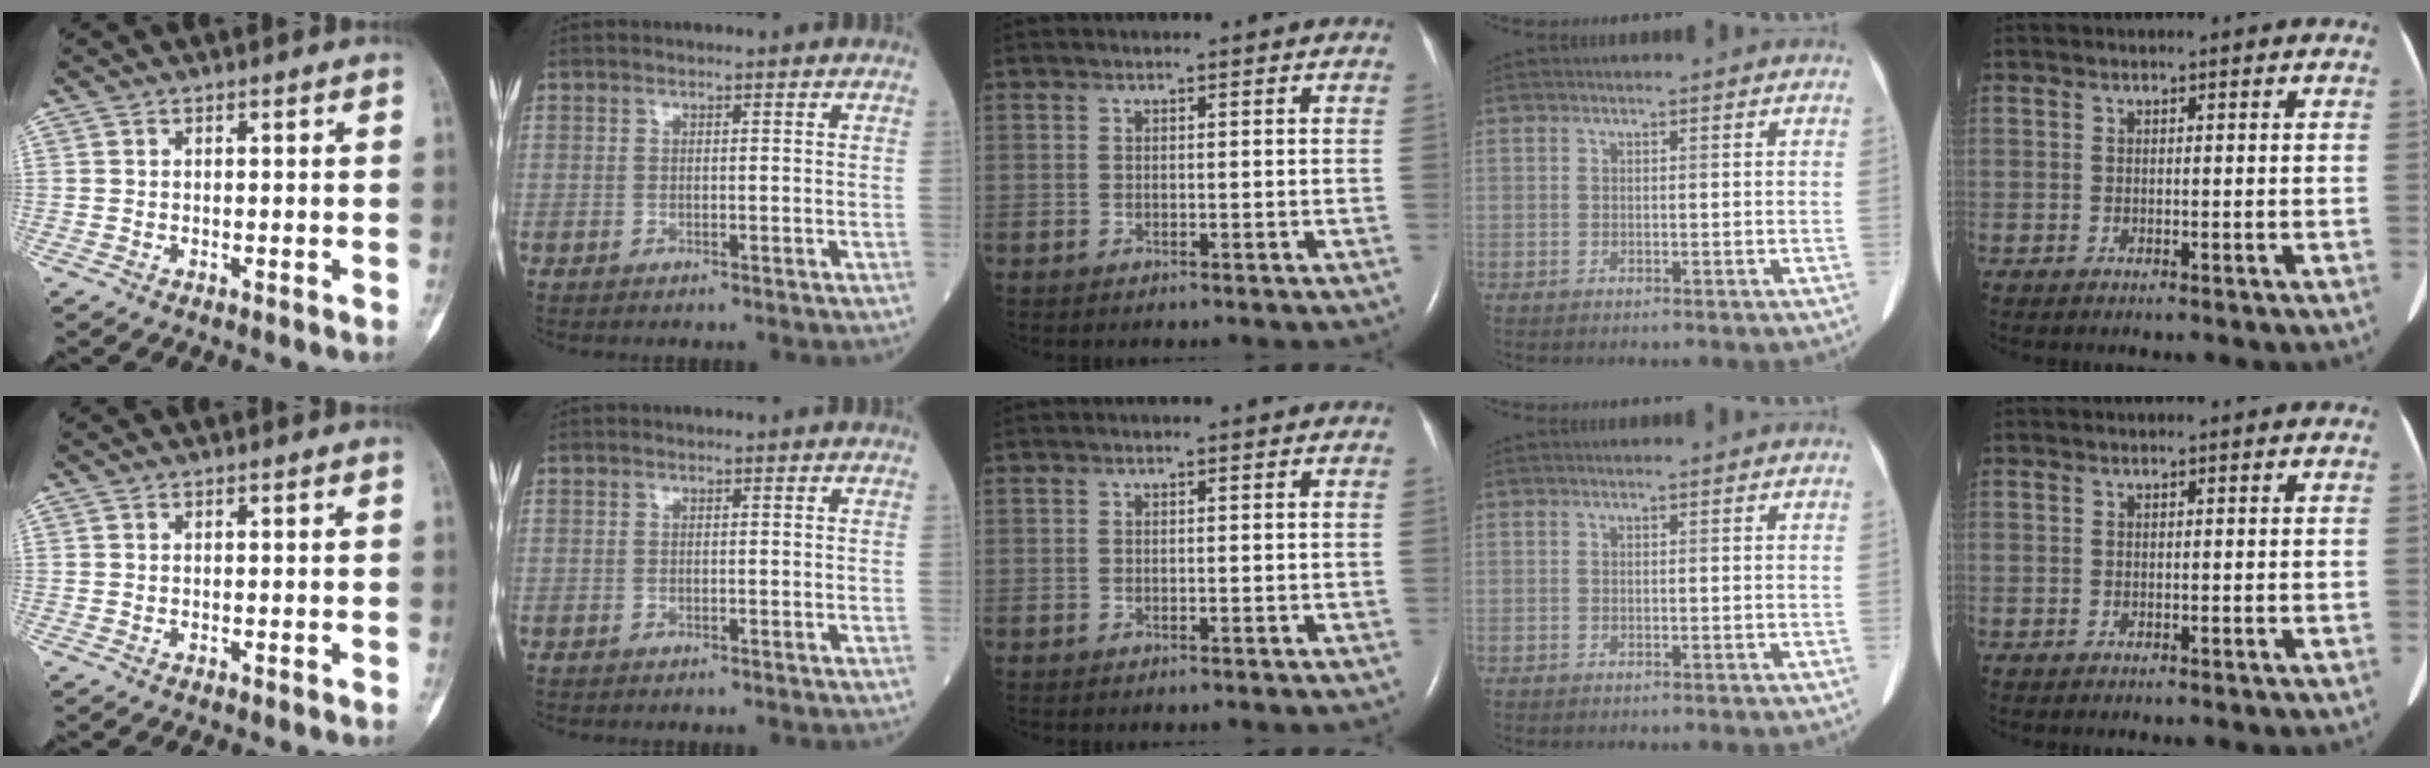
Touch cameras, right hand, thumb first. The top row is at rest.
{}